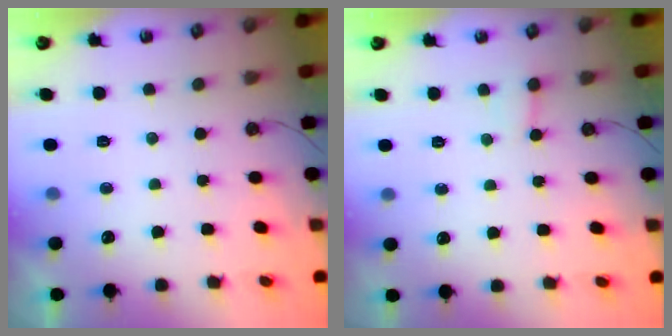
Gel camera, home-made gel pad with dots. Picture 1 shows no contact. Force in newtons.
{"total": 2.7, "press": 2.7, "slide": 0.5}